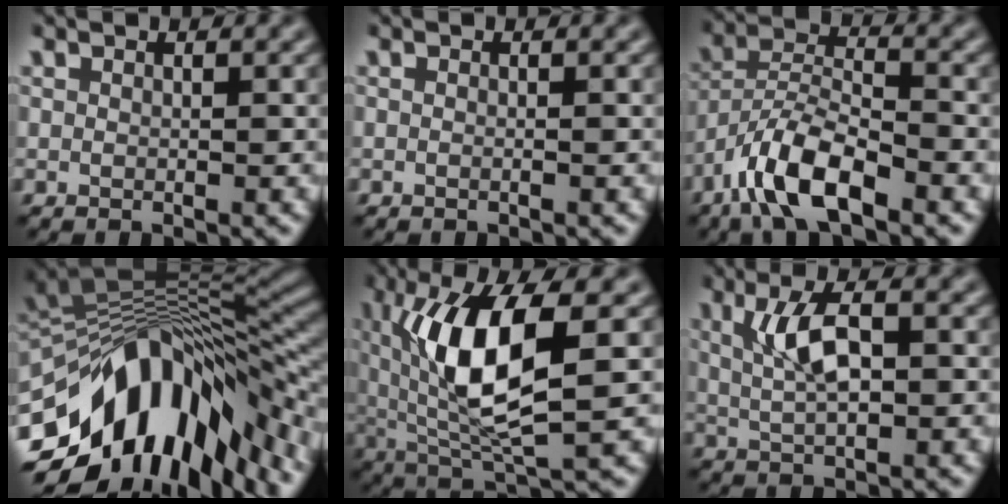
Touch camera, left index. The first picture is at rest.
{"total": 0.6, "force": [-0.5, -0.1, 0.3], "torque": [0.001, -0.005, -0.010]}
{"total": 7.2, "force": [-5.1, 1.8, 4.6], "torque": [-0.080, 0.009, -0.097]}
{"total": 14.4, "force": [-6.9, 6.9, 10.6], "torque": [-0.169, 0.005, -0.109]}
{"total": 9.2, "force": [1.2, 2.6, 8.8], "torque": [-0.159, -0.006, 0.034]}
{"total": 3.9, "force": [0.1, 1.2, 3.7], "torque": [-0.074, 0.008, 0.009]}